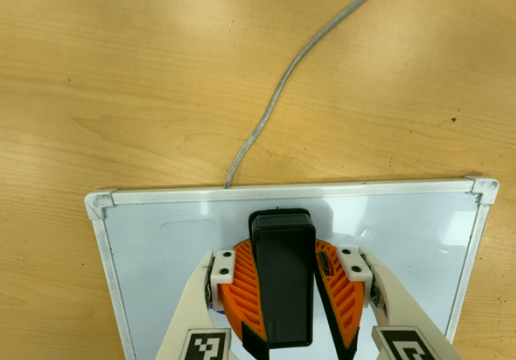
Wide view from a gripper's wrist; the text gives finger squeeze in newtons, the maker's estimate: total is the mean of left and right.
{"total": 16.1, "left": 18.0, "right": 14.2}